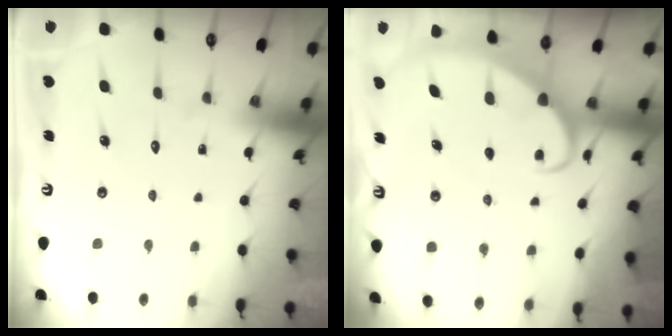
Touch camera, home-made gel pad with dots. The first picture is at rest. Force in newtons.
{"total": 3.0, "press": 3.0, "slide": 0.4}